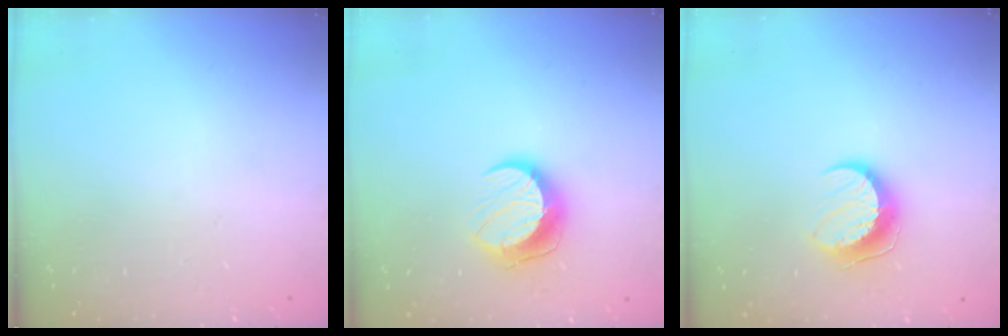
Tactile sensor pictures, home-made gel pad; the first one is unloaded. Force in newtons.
{"total": 10.1, "press": 10.1, "slide": 0.2}
{"total": 9.6, "press": 9.6, "slide": 0.4}